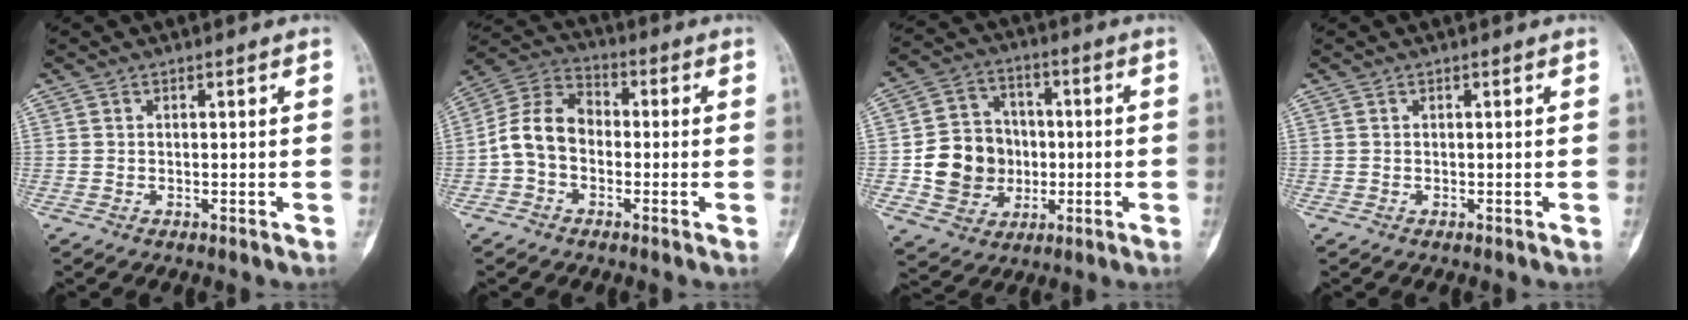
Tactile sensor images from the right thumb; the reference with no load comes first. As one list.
[{"total": 9.7, "force": [-1.6, 7.1, 6.4], "torque": [-0.109, 0.036, -0.044]}, {"total": 13.3, "force": [-1.4, 11.8, 6.0], "torque": [-0.064, 0.019, -0.020]}, {"total": 0.0}]